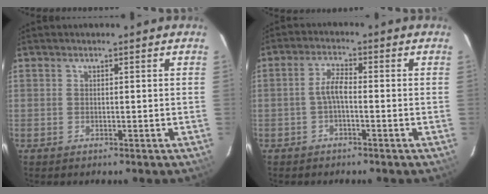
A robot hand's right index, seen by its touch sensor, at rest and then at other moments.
{"total": 3.1, "force": [-1.1, 1.0, 2.7], "torque": [-0.059, 0.011, -0.025]}